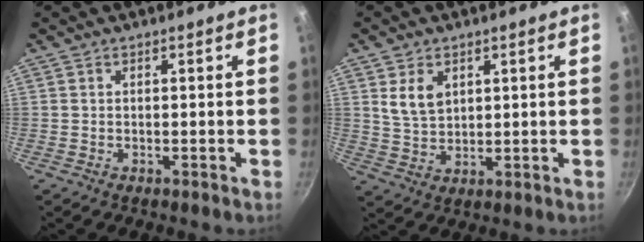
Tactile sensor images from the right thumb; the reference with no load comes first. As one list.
[{"total": 5.9, "force": [2.3, 3.9, 3.7], "torque": [-0.056, -0.013, 0.051]}]